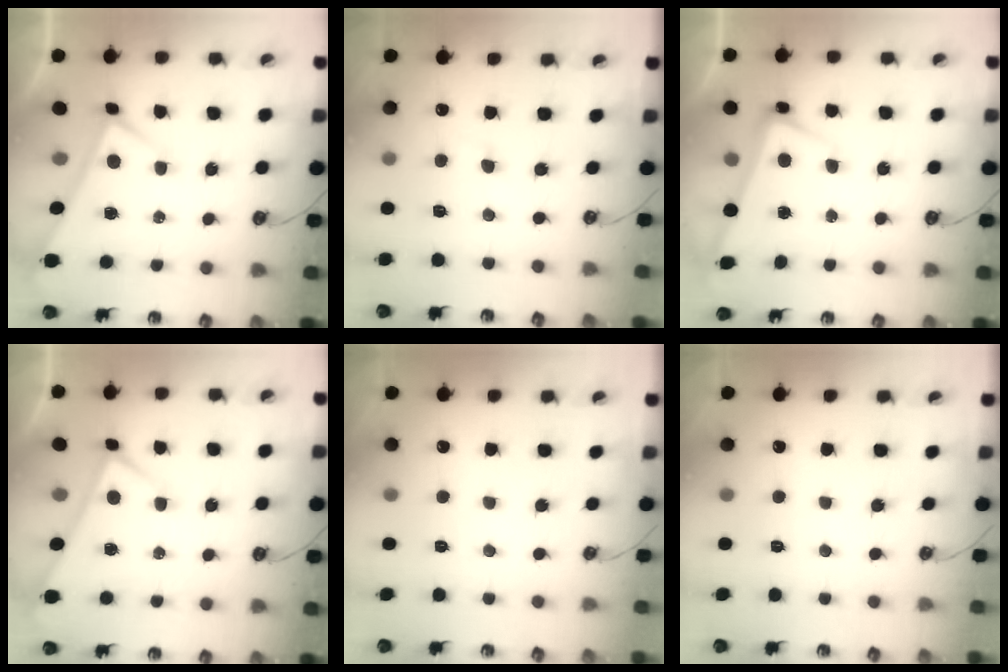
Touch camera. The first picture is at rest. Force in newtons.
{"total": 0.8, "press": 0.4, "slide": 0.7}
{"total": 2.6, "press": 2.4, "slide": 0.9}
{"total": 0.0}
{"total": 0.0}
{"total": 0.0}